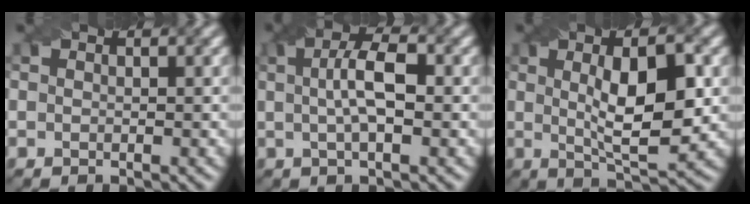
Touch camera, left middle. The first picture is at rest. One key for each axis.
{"total": 4.3, "fx": 0.4, "fy": 1.3, "fz": 4.1, "tx": -0.075, "ty": 0.009, "tz": 0.005}
{"total": 7.8, "fx": 0.8, "fy": 2.2, "fz": 7.4, "tx": -0.113, "ty": 0.007, "tz": 0.013}